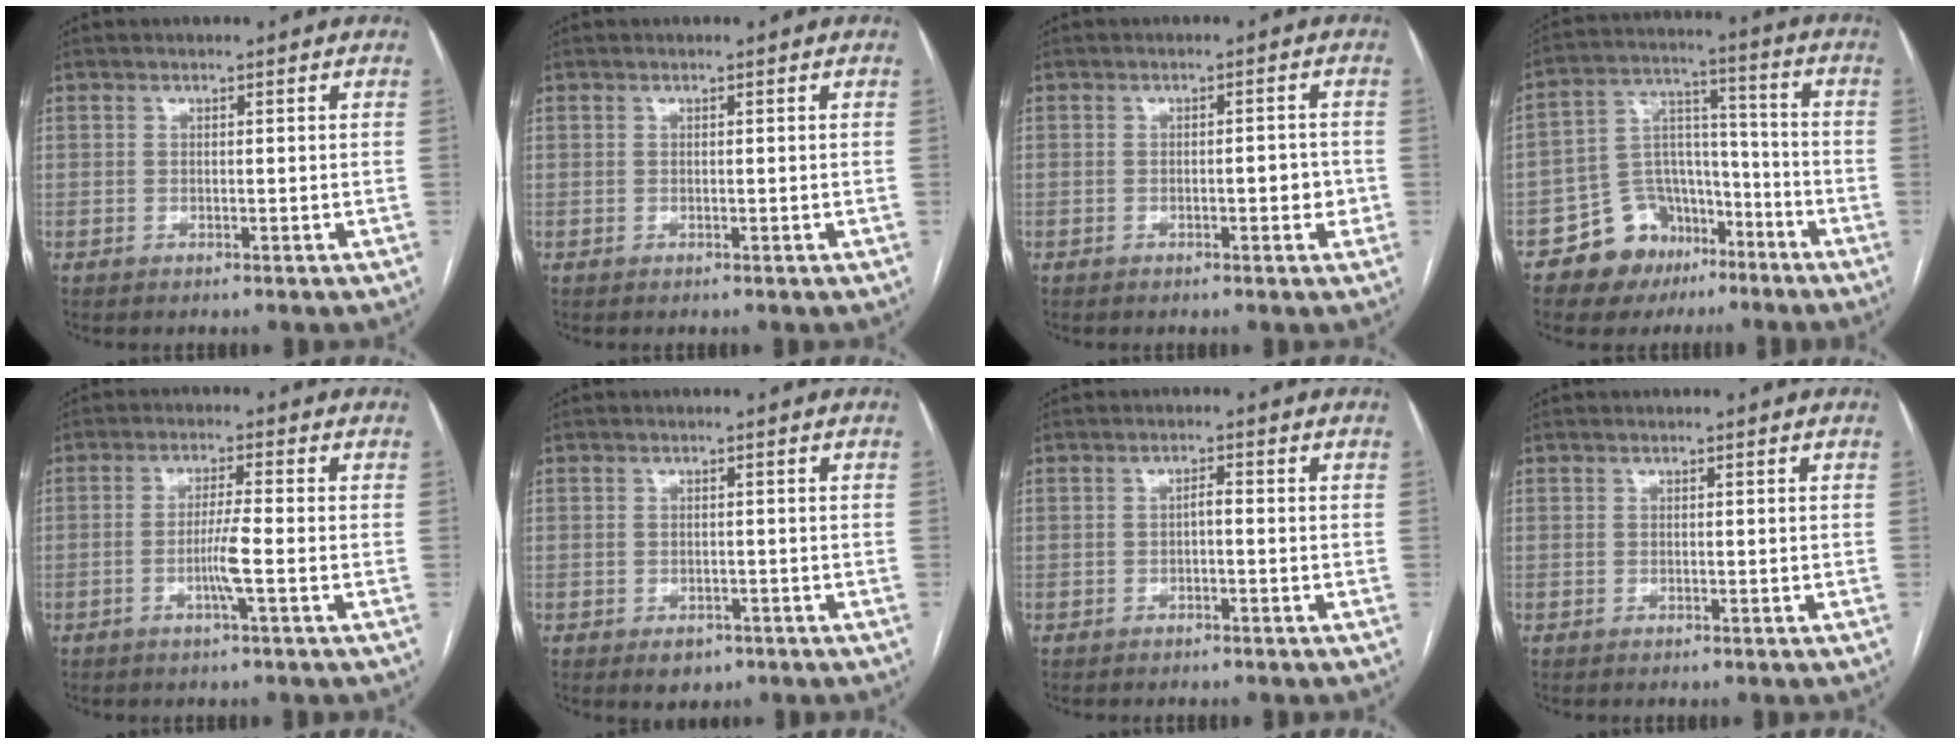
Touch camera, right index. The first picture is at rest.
{"total": 0.0}
{"total": 2.9, "force": [-0.8, 1.0, 2.6], "torque": [-0.033, 0.006, -0.008]}
{"total": 11.6, "force": [-6.9, 8.6, 3.5], "torque": [-0.059, 0.055, -0.105]}
{"total": 4.2, "force": [-1.3, -0.5, 4.0], "torque": [-0.078, -0.002, -0.025]}
{"total": 2.7, "force": [-1.5, 2.0, 1.1], "torque": [-0.009, 0.001, -0.010]}
{"total": 1.3, "force": [-0.3, 0.4, 1.2], "torque": [-0.019, 0.004, -0.007]}
{"total": 0.0}